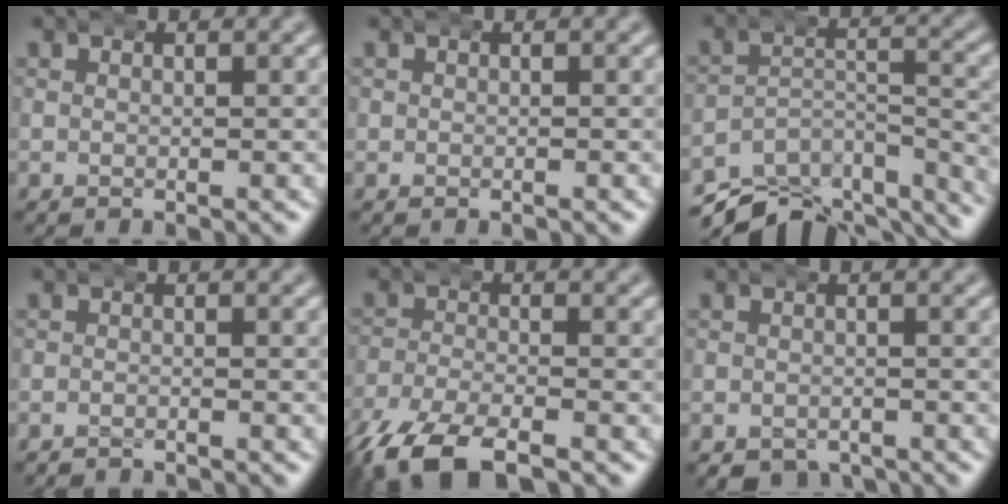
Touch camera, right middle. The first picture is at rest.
{"total": 0.0}
{"total": 11.6, "force": [-9.7, 4.6, 4.5], "torque": [-0.055, -0.024, -0.153]}
{"total": 2.0, "force": [-2.0, 0.2, 0.0], "torque": [-0.005, -0.009, -0.030]}
{"total": 7.5, "force": [-5.8, 3.1, 3.6], "torque": [-0.087, -0.024, -0.089]}
{"total": 3.4, "force": [-2.7, 1.8, 0.9], "torque": [-0.015, -0.016, -0.040]}